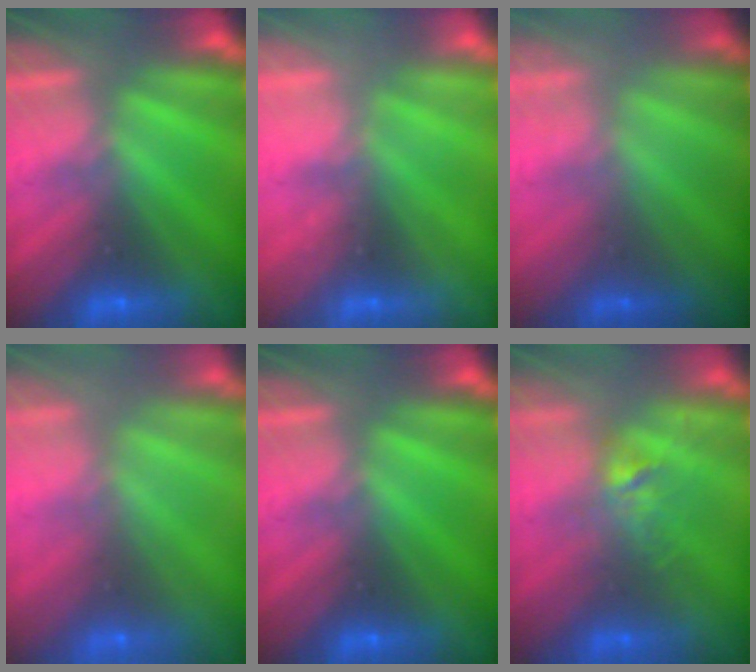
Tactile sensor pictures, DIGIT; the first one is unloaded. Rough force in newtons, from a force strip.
{"total": 1.9}
{"total": 2.2}
{"total": 9.0}
{"total": 0.0}
{"total": 2.9}